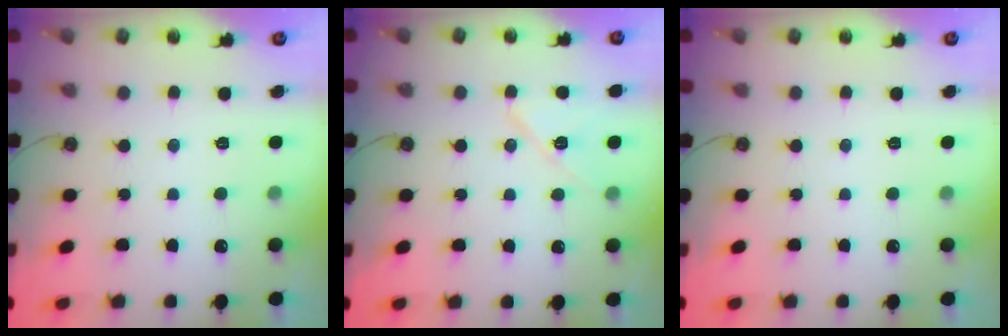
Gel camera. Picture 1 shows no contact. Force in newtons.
{"total": 9.4, "press": 9.3, "slide": 1.1}
{"total": 0.0}